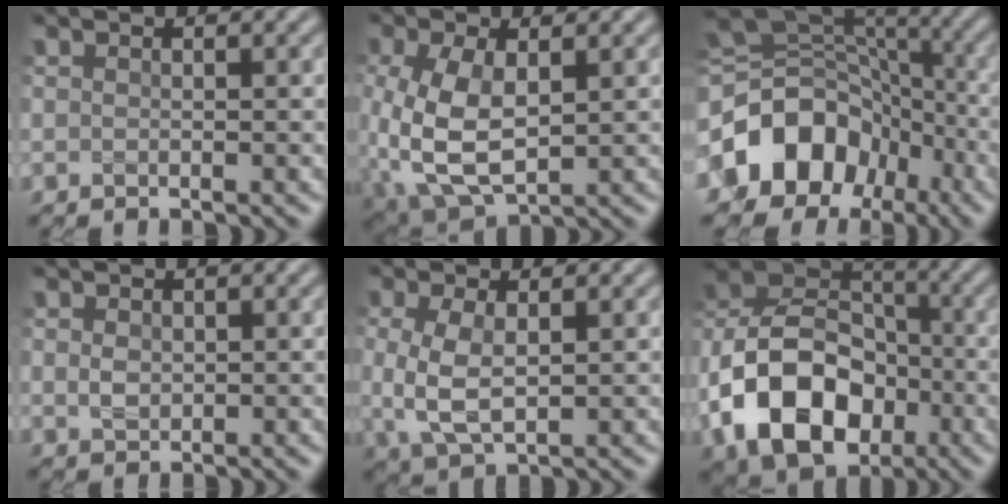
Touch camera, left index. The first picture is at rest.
{"total": 7.4, "force": [-0.1, 4.0, 6.2], "torque": [-0.150, -0.009, 0.006]}
{"total": 11.8, "force": [-4.4, 9.1, 6.0], "torque": [-0.120, -0.004, -0.082]}
{"total": 1.5, "force": [0.3, 1.1, 0.9], "torque": [-0.020, 0.000, 0.006]}
{"total": 4.6, "force": [0.2, 2.3, 4.0], "torque": [-0.096, -0.003, 0.006]}
{"total": 12.5, "force": [-4.5, 8.9, 7.6], "torque": [-0.153, 0.002, -0.096]}